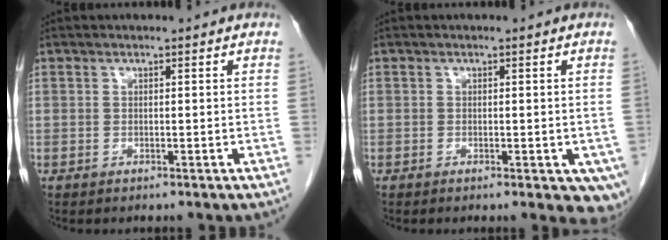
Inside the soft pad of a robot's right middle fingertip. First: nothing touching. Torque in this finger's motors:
{"motor_torque": [1.09, -1.05, 0.10, 0.05]}